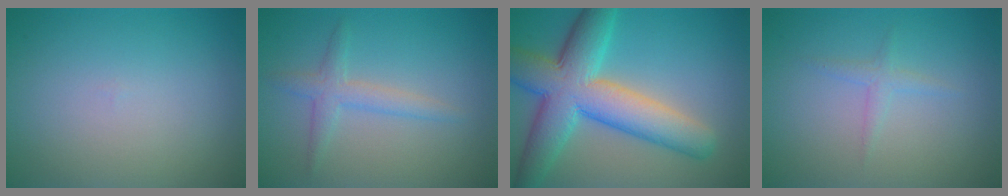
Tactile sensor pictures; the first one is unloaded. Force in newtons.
{"total": 2.3, "press": 2.3, "slide": 0.1}
{"total": 10.0, "press": 10.0, "slide": 0.7}
{"total": 1.2, "press": 1.2, "slide": 0.1}